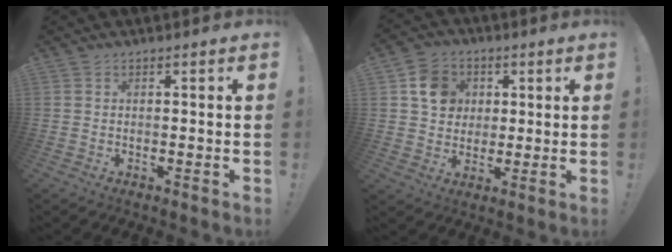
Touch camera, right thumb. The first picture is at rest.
{"total": 10.6, "force": [3.1, 9.5, 3.7], "torque": [-0.042, -0.005, 0.064]}